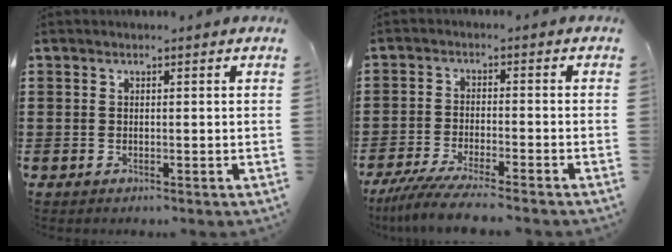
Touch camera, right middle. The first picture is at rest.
{"total": 5.1, "force": [-4.6, -0.3, 2.1], "torque": [-0.055, -0.022, -0.090]}